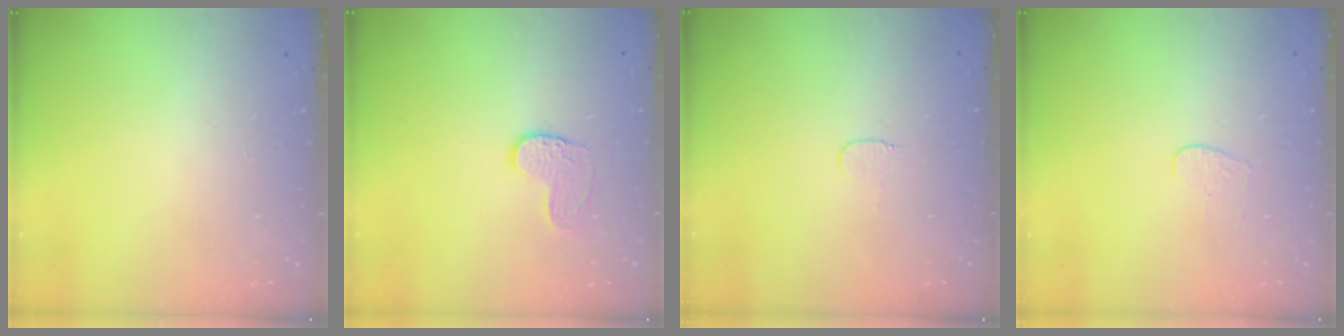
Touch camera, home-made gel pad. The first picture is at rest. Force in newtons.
{"total": 6.6, "press": 6.6, "slide": 0.3}
{"total": 3.5, "press": 3.5, "slide": 0.4}
{"total": 3.8, "press": 3.8, "slide": 0.3}